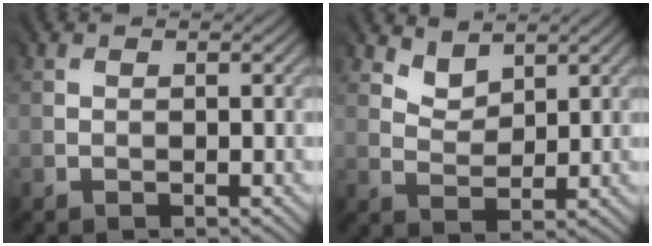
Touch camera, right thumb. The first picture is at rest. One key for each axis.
{"total": 2.9, "fx": 2.6, "fy": 1.1, "fz": 0.4, "tx": -0.012, "ty": -0.005, "tz": 0.059}